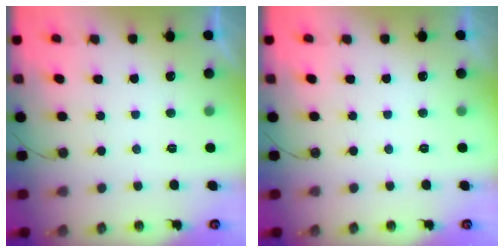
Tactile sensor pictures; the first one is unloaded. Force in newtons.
{"total": 0.0}